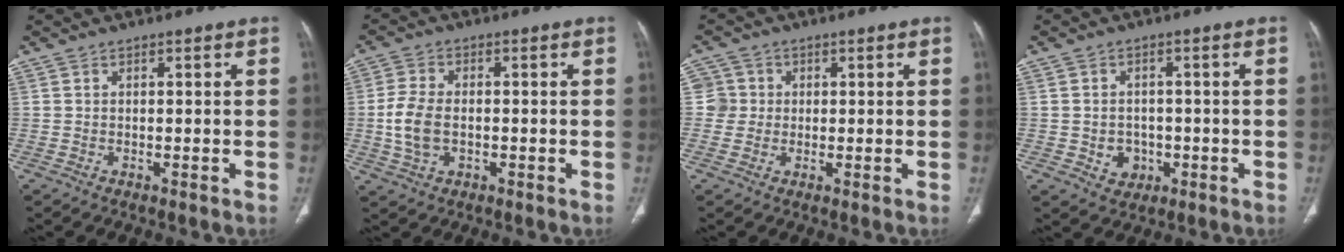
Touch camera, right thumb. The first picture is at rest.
{"total": 7.2, "force": [-0.9, 4.6, 5.4], "torque": [-0.120, 0.006, -0.017]}
{"total": 3.8, "force": [0.3, 3.8, 0.0], "torque": [0.030, 0.008, 0.002]}
{"total": 4.6, "force": [-1.1, 4.0, 2.1], "torque": [-0.010, 0.008, -0.007]}